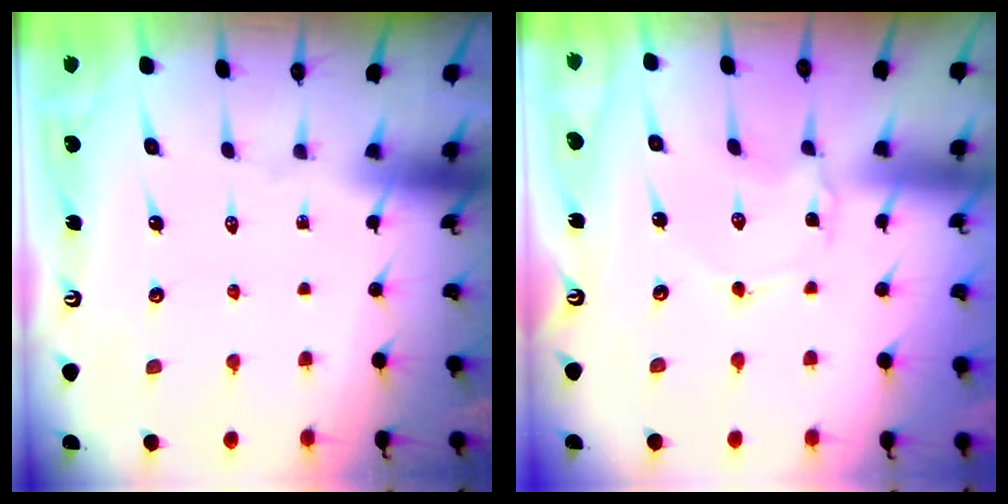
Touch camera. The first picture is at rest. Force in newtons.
{"total": 2.0, "press": 2.0, "slide": 0.4}